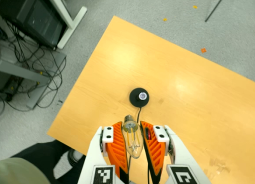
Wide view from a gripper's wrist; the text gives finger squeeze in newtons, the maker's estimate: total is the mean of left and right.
{"total": 21.4, "left": 23.2, "right": 19.6}